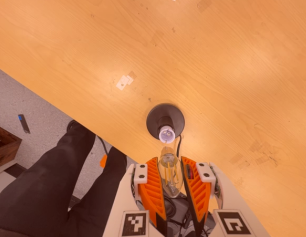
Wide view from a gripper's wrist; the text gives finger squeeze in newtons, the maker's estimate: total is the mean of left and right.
{"total": 13.9, "left": 15.7, "right": 12.2}